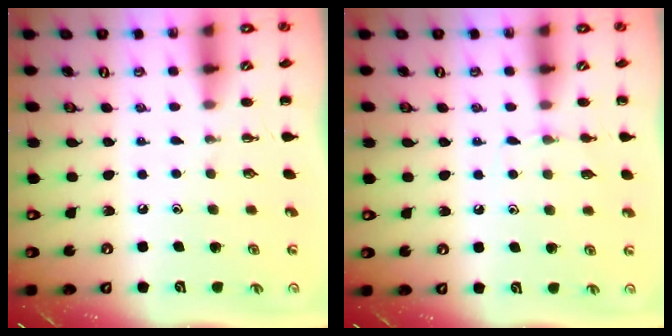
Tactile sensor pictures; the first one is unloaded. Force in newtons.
{"total": 4.7, "press": 4.4, "slide": 1.5}